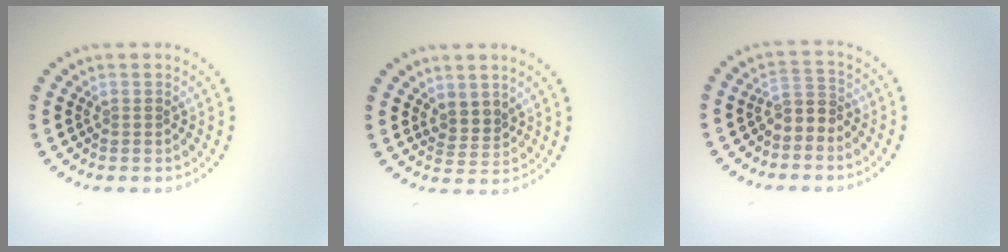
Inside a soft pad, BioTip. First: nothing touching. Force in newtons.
{"total": 2.0, "press": 1.4, "slide": 1.4}
{"total": 1.7, "press": 1.4, "slide": 1.0}